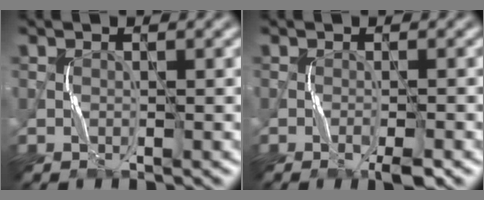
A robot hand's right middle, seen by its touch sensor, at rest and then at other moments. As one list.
[{"total": 2.2, "force": [-1.3, 0.2, 1.7], "torque": [-0.030, 0.005, -0.024]}]